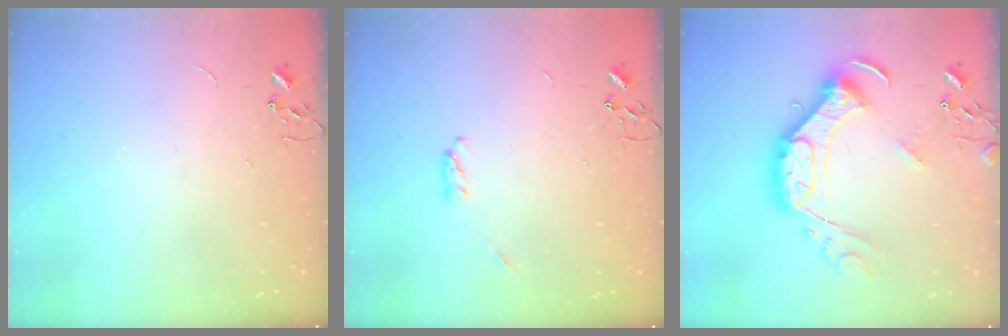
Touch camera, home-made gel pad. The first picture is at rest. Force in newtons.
{"total": 3.7, "press": 3.7, "slide": 0.6}
{"total": 18.6, "press": 18.6, "slide": 1.1}